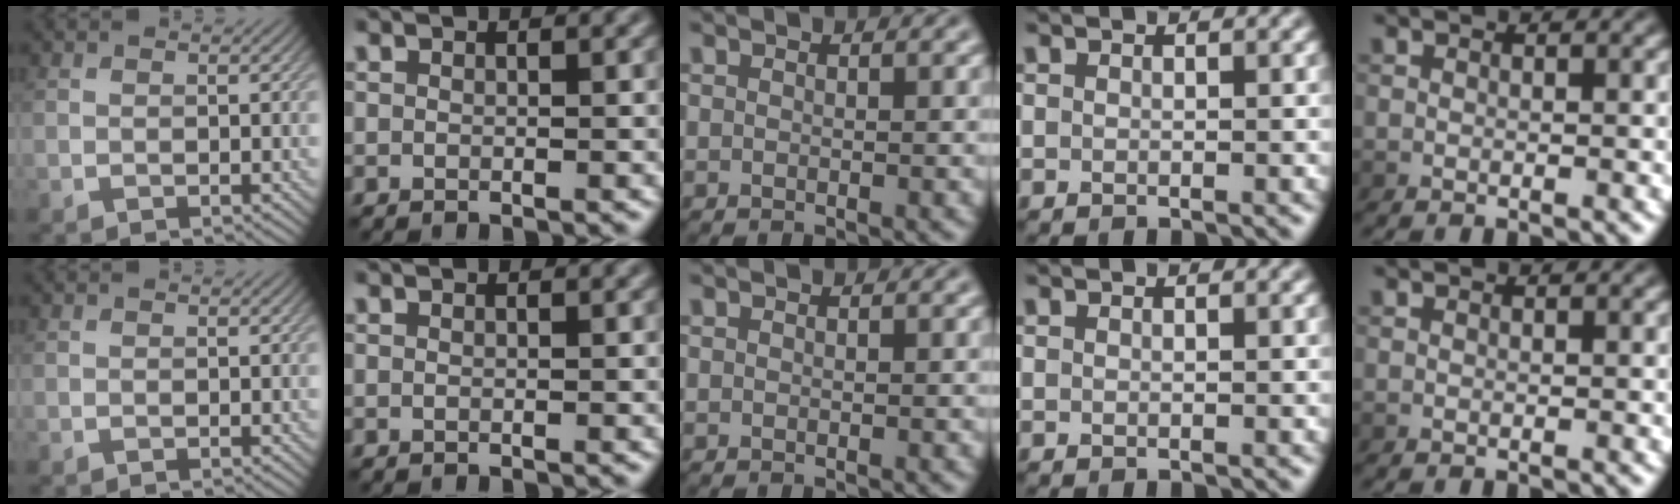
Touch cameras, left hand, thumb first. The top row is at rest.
{}